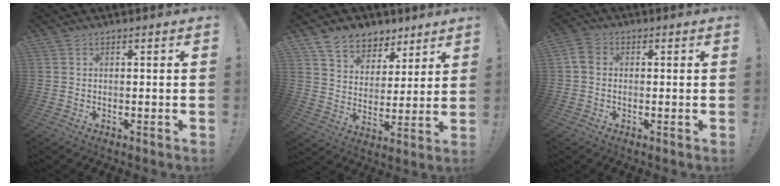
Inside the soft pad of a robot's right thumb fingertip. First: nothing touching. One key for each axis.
{"total": 9.6, "fx": 7.3, "fy": 6.0, "fz": 2.0, "tx": -0.035, "ty": -0.059, "tz": 0.141}
{"total": 3.7, "fx": 0.0, "fy": 2.9, "fz": 2.3, "tx": -0.046, "ty": 0.009, "tz": 0.000}